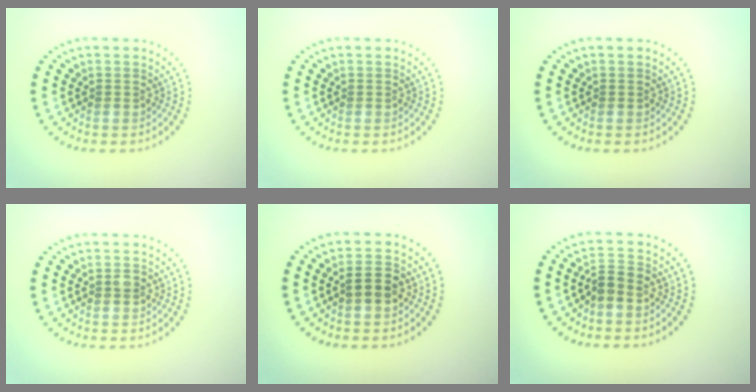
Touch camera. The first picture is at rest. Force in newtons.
{"total": 0.0}
{"total": 0.0}
{"total": 1.0, "press": 1.0, "slide": 0.0}
{"total": 2.6, "press": 2.6, "slide": 0.2}
{"total": 2.0, "press": 1.7, "slide": 1.1}